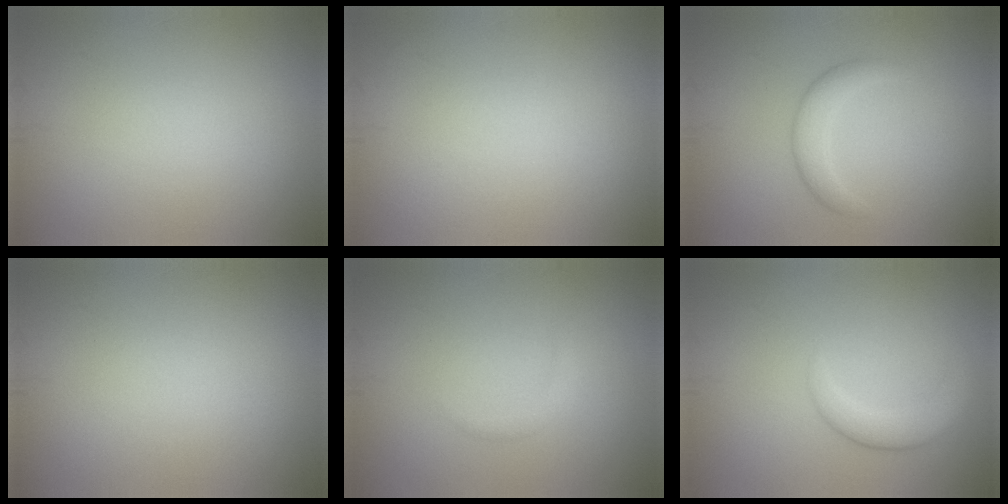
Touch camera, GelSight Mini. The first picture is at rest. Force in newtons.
{"total": 0.0}
{"total": 2.2, "press": 2.2, "slide": 0.2}
{"total": 0.0}
{"total": 0.9, "press": 0.9, "slide": 0.1}
{"total": 2.6, "press": 2.6, "slide": 0.1}